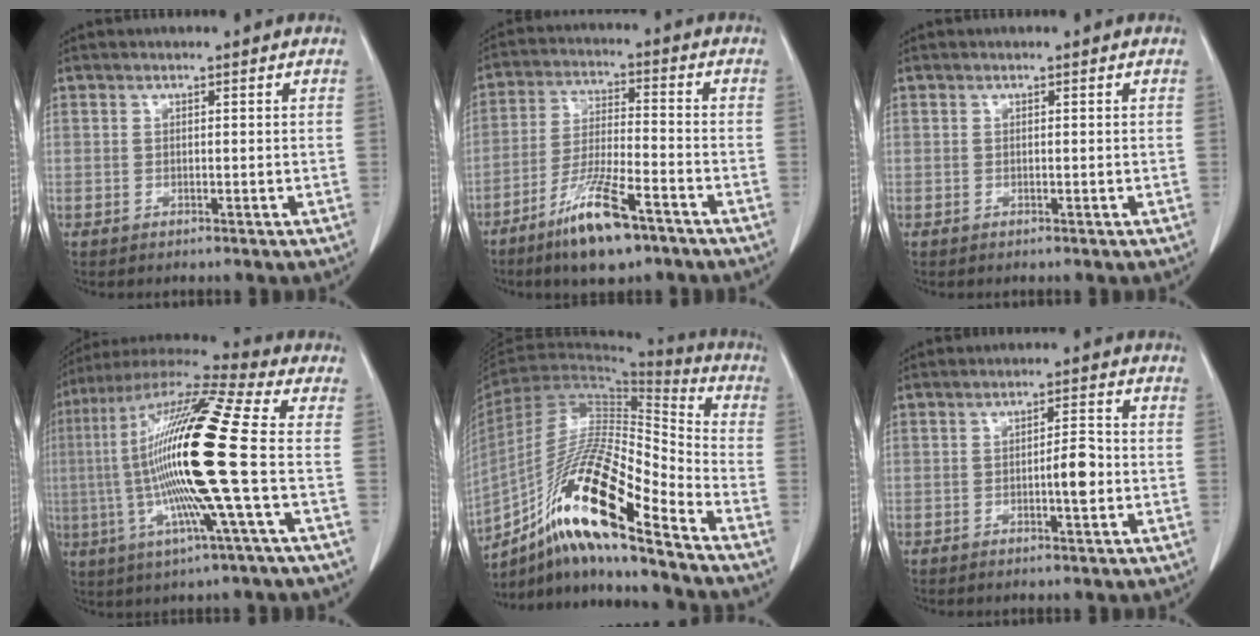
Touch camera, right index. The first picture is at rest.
{"total": 11.2, "force": [-7.3, 1.9, 8.3], "torque": [-0.161, -0.022, -0.132]}
{"total": 0.0}
{"total": 20.6, "force": [-1.6, -0.2, 20.5], "torque": [-0.405, 0.001, -0.049]}
{"total": 20.0, "force": [-12.0, 2.3, 15.9], "torque": [-0.312, -0.016, -0.216]}
{"total": 3.8, "force": [-0.9, 0.6, 3.7], "torque": [-0.055, 0.002, -0.012]}